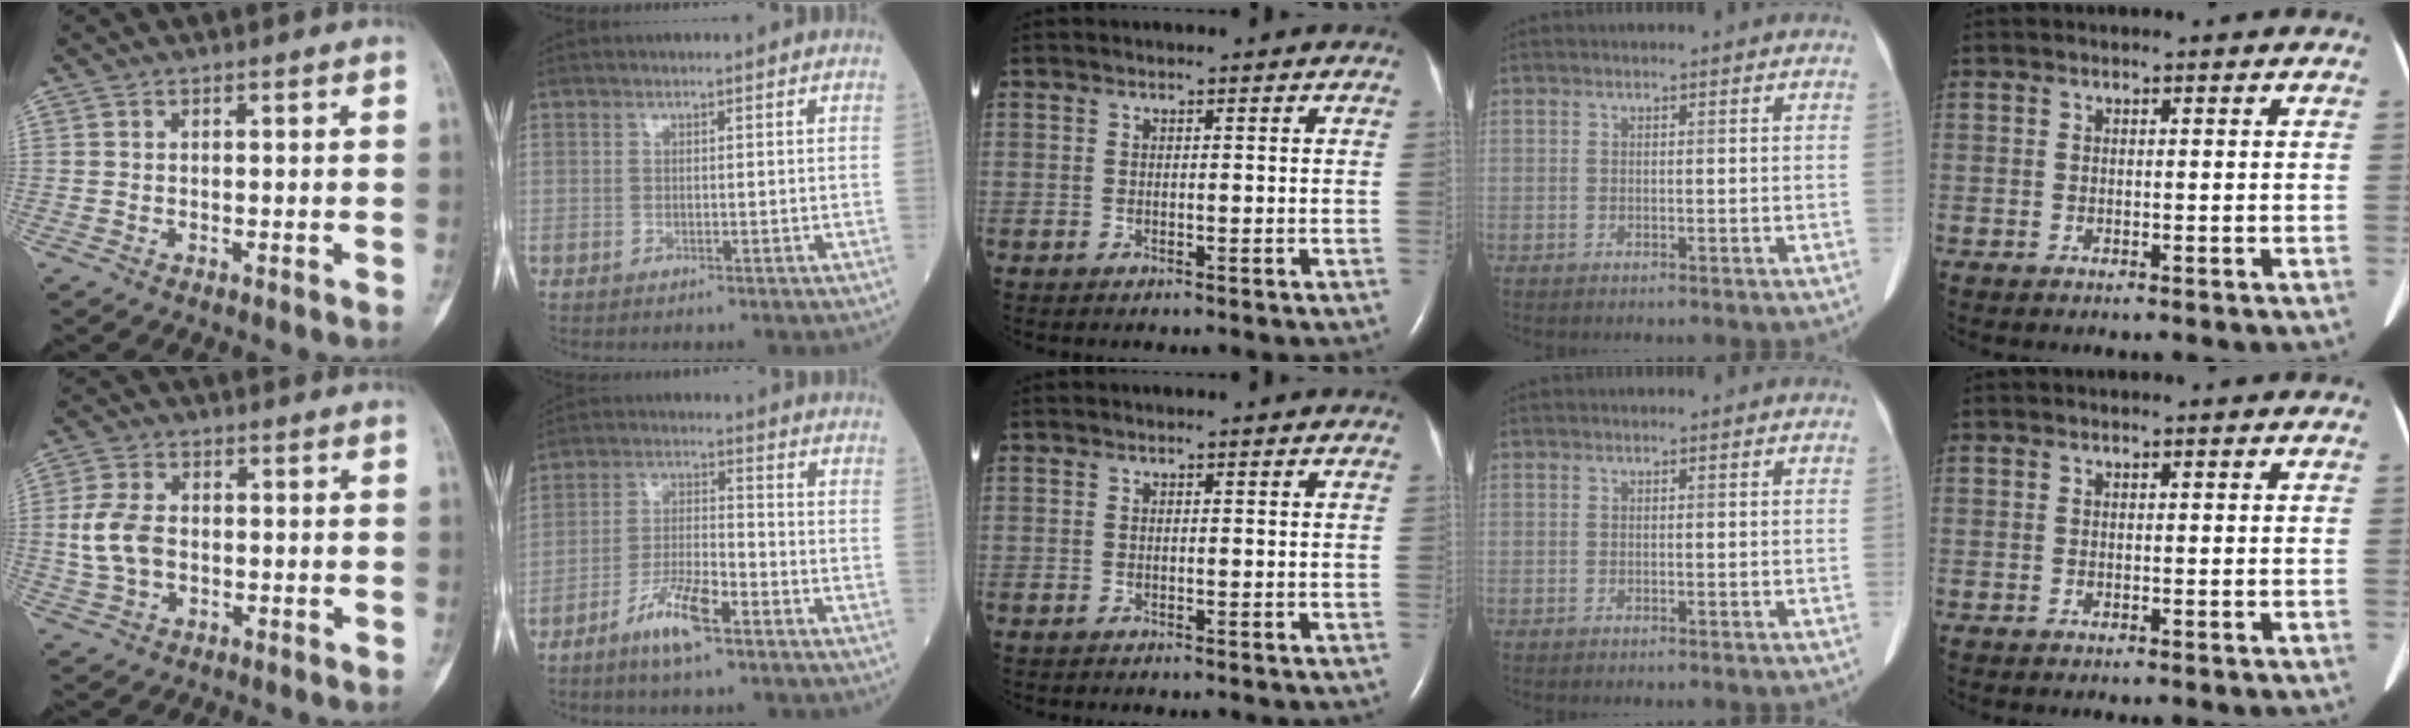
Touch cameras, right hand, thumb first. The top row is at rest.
{"thumb": {"total": 7.5, "force": [-0.2, 5.1, 5.6], "torque": [-0.114, 0.008, -0.004]}, "index": {"total": 8.0, "force": [-4.9, 1.5, 6.1], "torque": [-0.124, -0.003, -0.094]}}